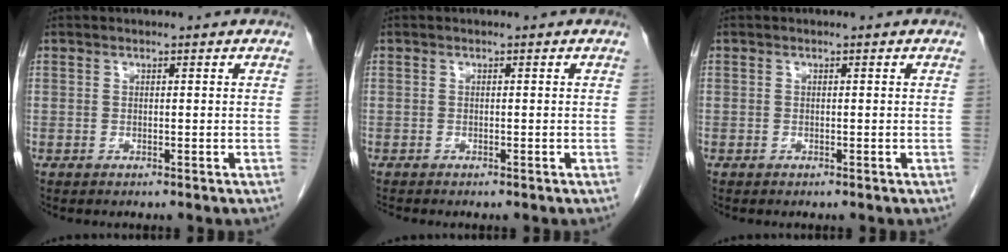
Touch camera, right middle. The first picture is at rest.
{"total": 0.8, "force": [-0.7, 0.0, 0.3], "torque": [-0.005, -0.002, -0.010]}
{"total": 0.0}